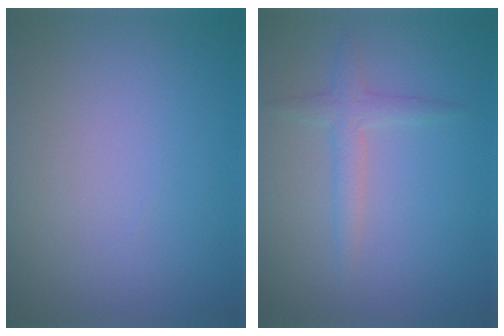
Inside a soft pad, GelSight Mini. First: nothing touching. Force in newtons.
{"total": 2.0, "press": 2.0, "slide": 0.1}